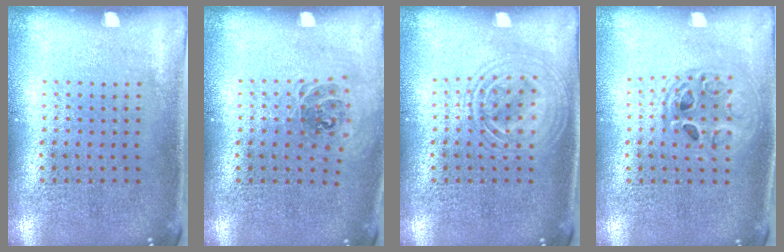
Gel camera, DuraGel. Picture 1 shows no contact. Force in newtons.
{"total": 0.9, "press": 0.8, "slide": 0.3}
{"total": 2.8, "press": 2.7, "slide": 0.4}
{"total": 1.5, "press": 1.3, "slide": 0.7}